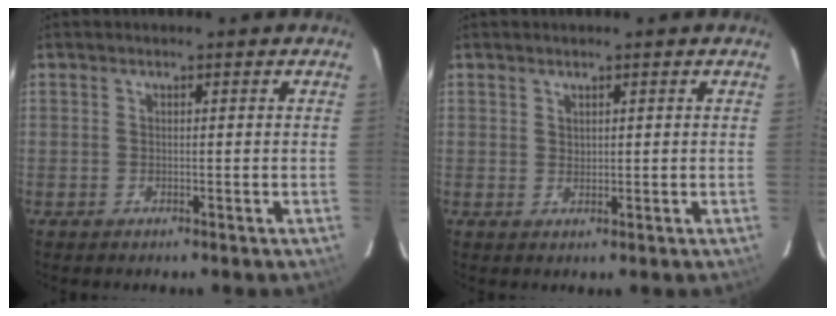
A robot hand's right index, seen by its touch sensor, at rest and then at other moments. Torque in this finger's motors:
{"motor_torque": [0.33, 0.14, 0.05, 0.00]}